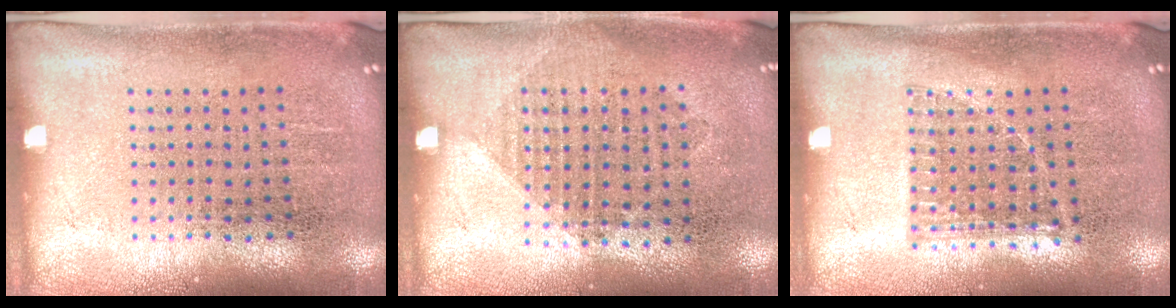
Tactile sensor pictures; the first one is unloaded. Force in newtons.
{"total": 1.0, "press": 0.9, "slide": 0.5}
{"total": 0.8, "press": 0.8, "slide": 0.2}